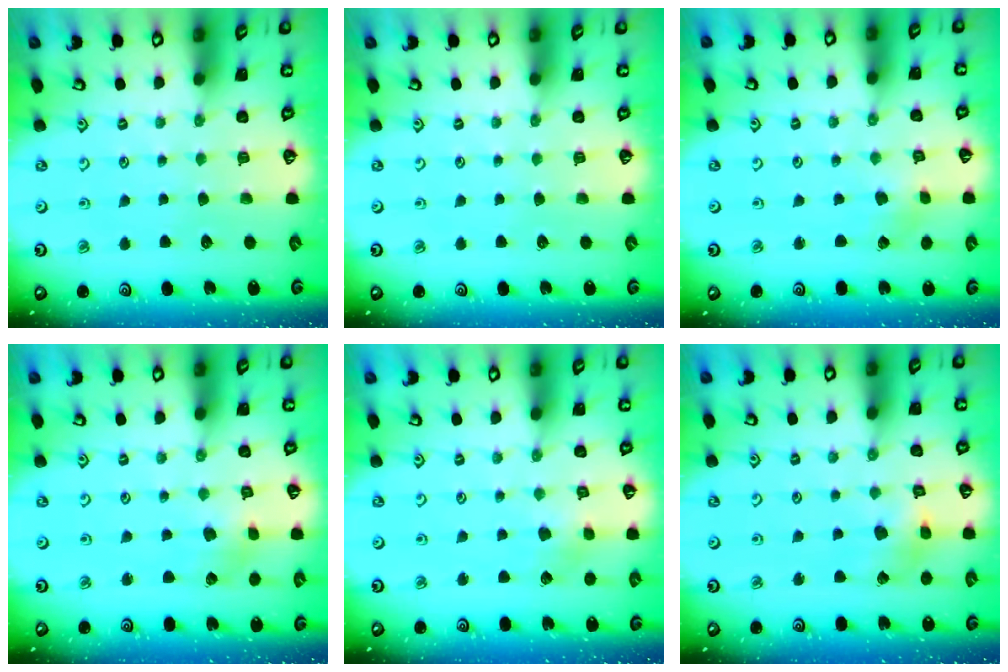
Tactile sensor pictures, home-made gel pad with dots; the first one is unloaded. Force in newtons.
{"total": 0.0}
{"total": 0.9, "press": 0.9, "slide": 0.2}
{"total": 2.9, "press": 2.9, "slide": 0.5}
{"total": 4.0, "press": 3.9, "slide": 0.3}
{"total": 6.3, "press": 6.3, "slide": 0.7}